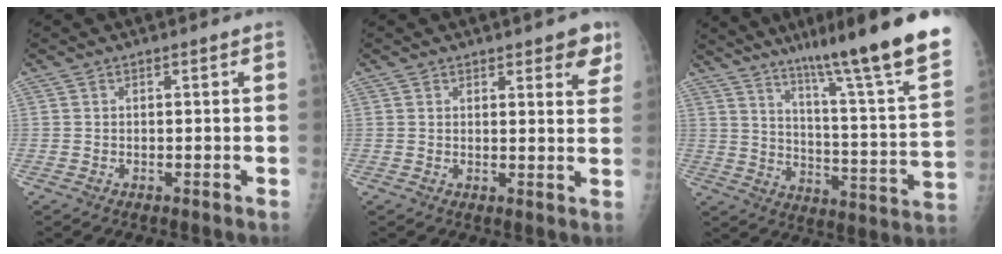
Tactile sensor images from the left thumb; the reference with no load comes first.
{"total": 4.7, "force": [3.1, 2.0, 3.0], "torque": [-0.008, -0.016, 0.034]}
{"total": 25.8, "force": [19.1, 0.8, 17.3], "torque": [-0.242, -0.103, 0.275]}